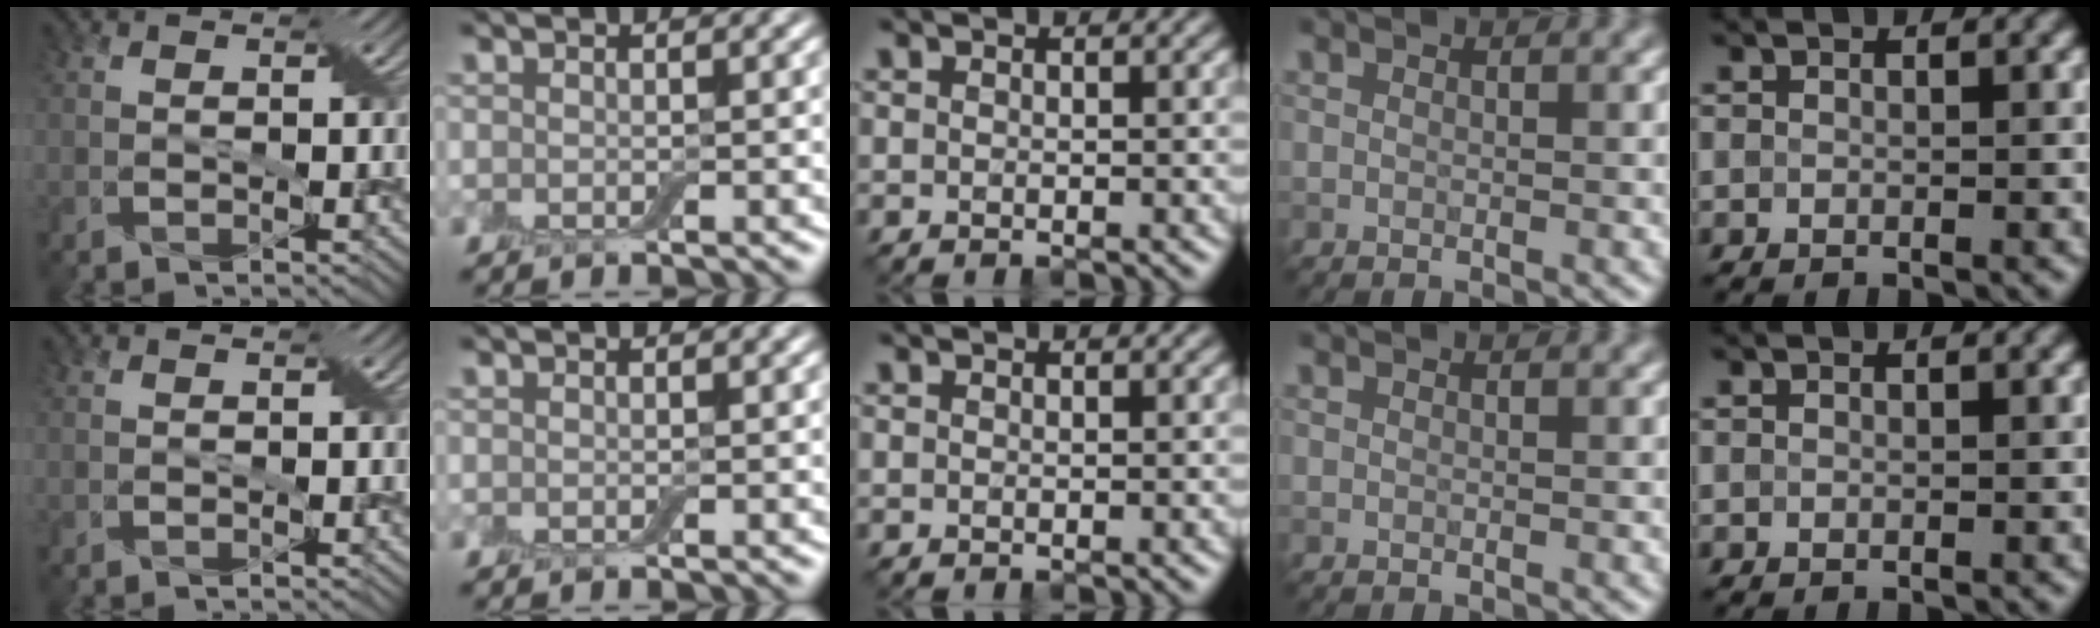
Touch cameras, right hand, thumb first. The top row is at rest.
{}